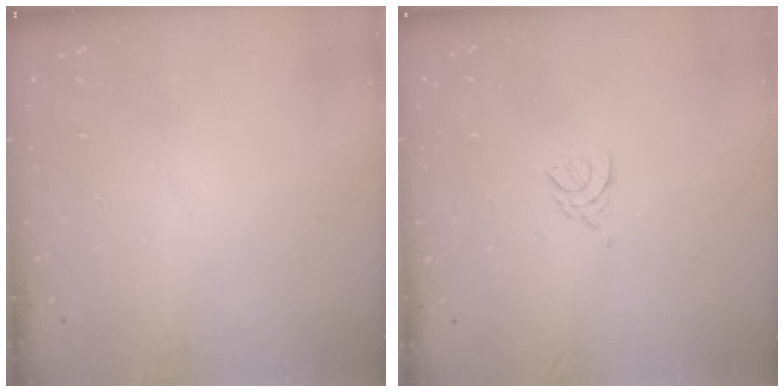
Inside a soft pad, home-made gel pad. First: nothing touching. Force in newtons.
{"total": 3.4, "press": 3.3, "slide": 0.5}